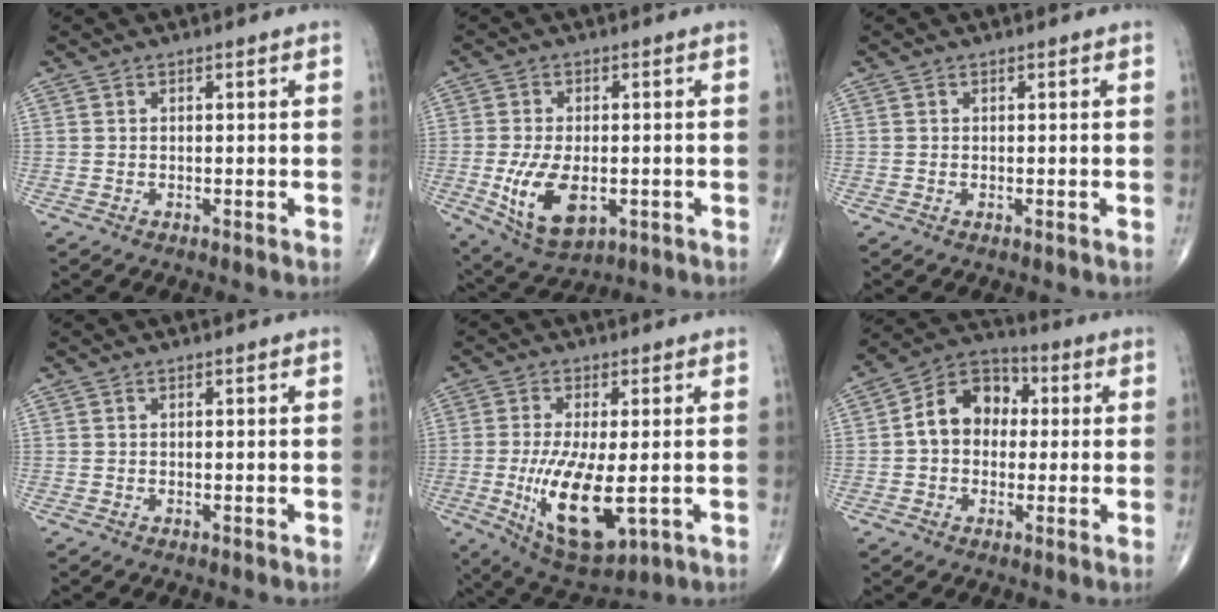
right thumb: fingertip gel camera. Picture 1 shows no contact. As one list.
[{"total": 11.3, "force": [-2.5, 6.1, 9.1], "torque": [-0.165, -0.011, -0.030]}, {"total": 0.0}, {"total": 0.0}, {"total": 14.0, "force": [-2.5, 5.3, 12.8], "torque": [-0.233, -0.025, -0.028]}, {"total": 10.9, "force": [0.8, 8.3, 7.0], "torque": [-0.093, 0.031, 0.000]}]